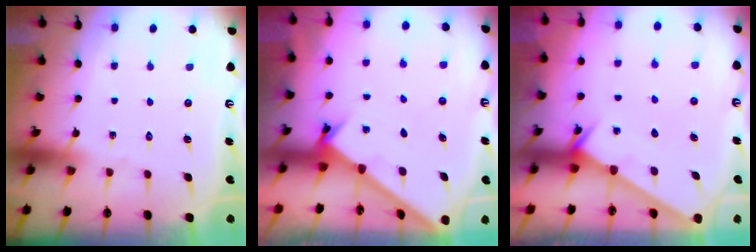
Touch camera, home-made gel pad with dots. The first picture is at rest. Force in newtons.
{"total": 1.7, "press": 1.7, "slide": 0.2}
{"total": 2.1, "press": 2.1, "slide": 0.1}